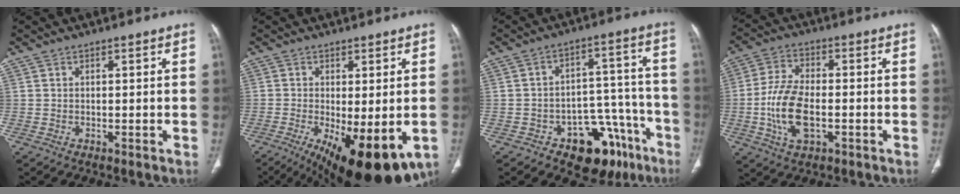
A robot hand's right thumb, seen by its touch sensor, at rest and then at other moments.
{"total": 16.6, "force": [-6.7, 6.2, 13.9], "torque": [-0.190, -0.024, -0.088]}
{"total": 15.4, "force": [-9.1, 9.1, 8.3], "torque": [-0.052, 0.090, -0.122]}
{"total": 11.2, "force": [-2.4, 5.9, 9.2], "torque": [-0.185, 0.010, -0.046]}